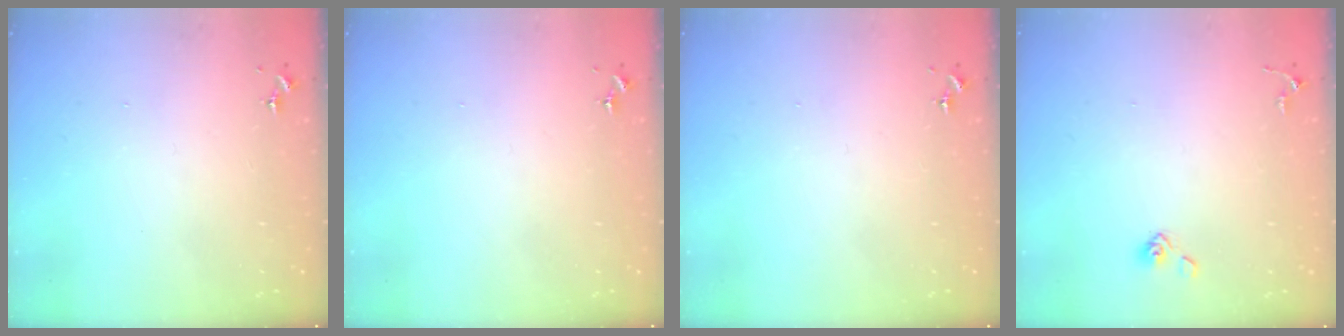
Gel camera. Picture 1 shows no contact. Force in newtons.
{"total": 0.0}
{"total": 0.0}
{"total": 4.5, "press": 3.8, "slide": 2.3}